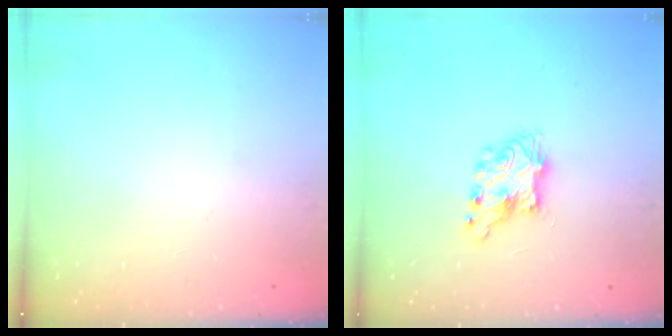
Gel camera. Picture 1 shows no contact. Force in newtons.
{"total": 7.5, "press": 7.5, "slide": 0.4}